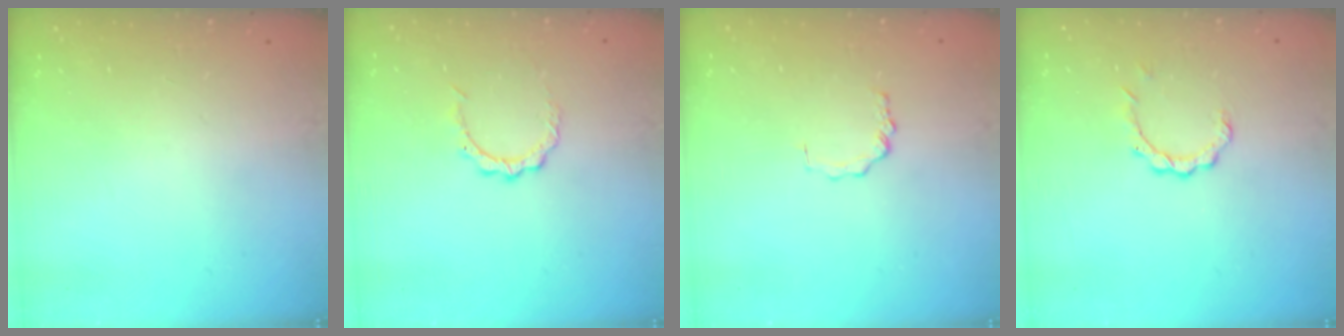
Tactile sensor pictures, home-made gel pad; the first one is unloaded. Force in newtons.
{"total": 3.6, "press": 3.6, "slide": 0.2}
{"total": 1.8, "press": 1.8, "slide": 0.3}
{"total": 3.6, "press": 3.6, "slide": 0.3}